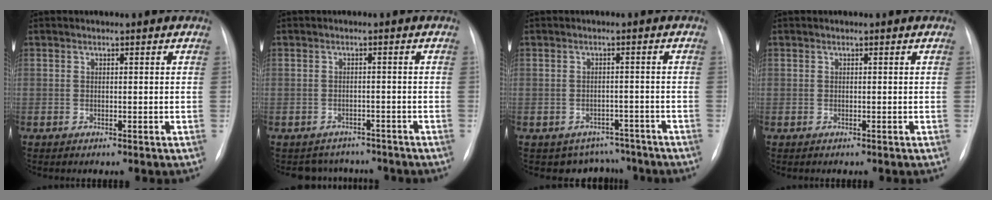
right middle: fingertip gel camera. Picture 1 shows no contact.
{"total": 4.9, "force": [-4.4, 2.2, -0.3], "torque": [0.006, 0.012, -0.054]}
{"total": 5.8, "force": [-4.9, 2.9, -0.7], "torque": [0.023, 0.024, -0.059]}
{"total": 0.0}